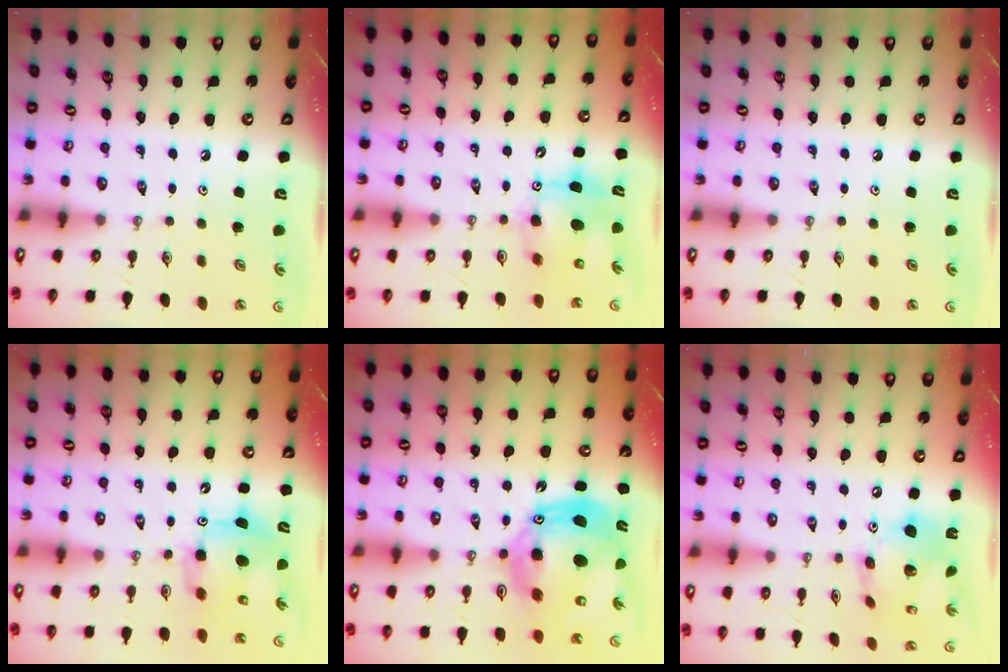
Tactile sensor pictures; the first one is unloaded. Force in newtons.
{"total": 8.3, "press": 8.1, "slide": 1.9}
{"total": 0.0}
{"total": 8.2, "press": 8.2, "slide": 0.5}
{"total": 19.1, "press": 19.1, "slide": 1.3}
{"total": 16.4, "press": 16.3, "slide": 1.7}